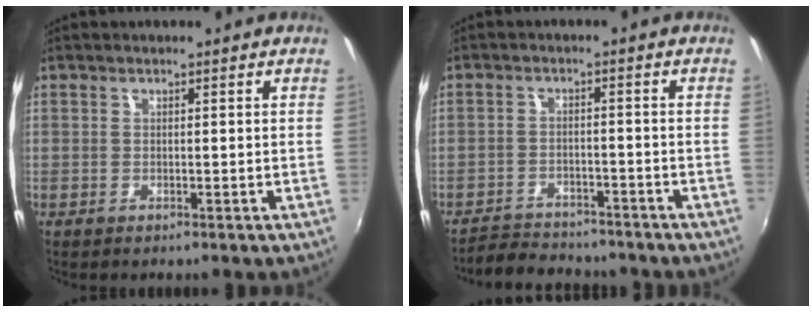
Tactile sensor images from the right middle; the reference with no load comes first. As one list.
[{"total": 8.6, "force": [-8.0, 2.5, 2.1], "torque": [-0.070, -0.002, -0.121]}]